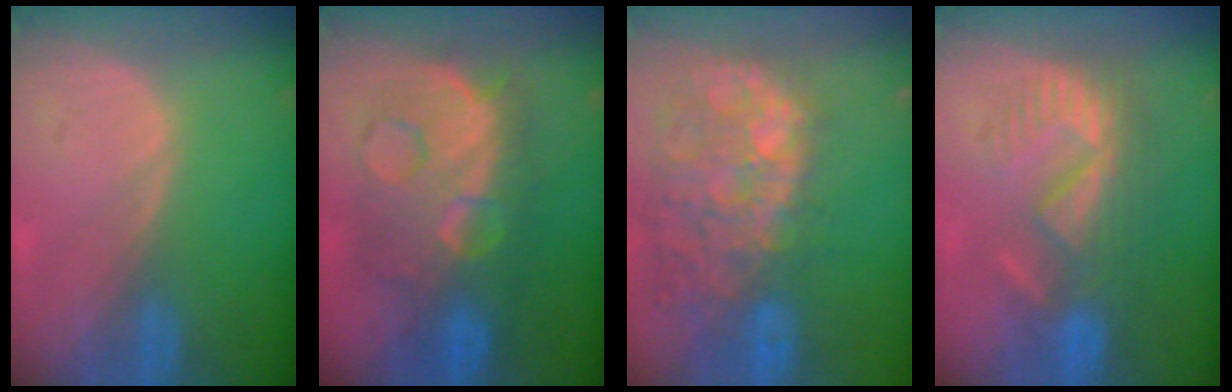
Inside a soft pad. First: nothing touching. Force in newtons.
{"total": 12.1, "press": 12.0, "slide": 1.4}
{"total": 14.1, "press": 11.6, "slide": 8.0}
{"total": 8.8, "press": 8.2, "slide": 3.3}